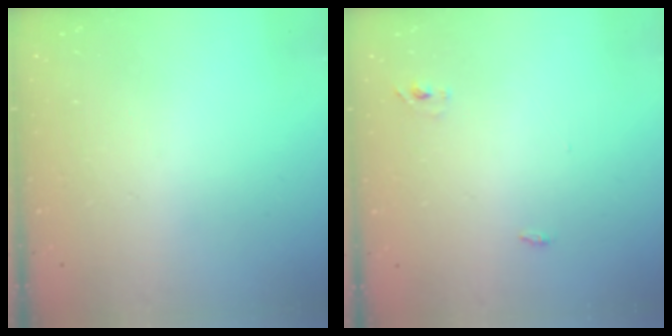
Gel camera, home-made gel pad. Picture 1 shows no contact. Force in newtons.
{"total": 2.9, "press": 2.7, "slide": 1.0}